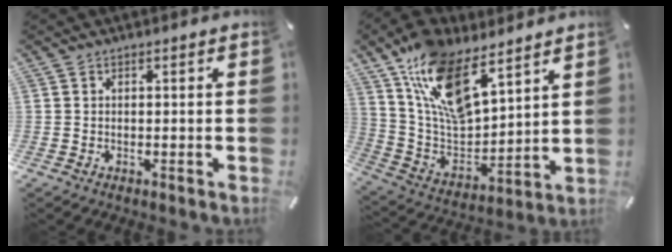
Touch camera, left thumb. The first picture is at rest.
{"total": 16.8, "force": [11.9, 7.5, 9.2], "torque": [-0.203, -0.076, 0.217]}